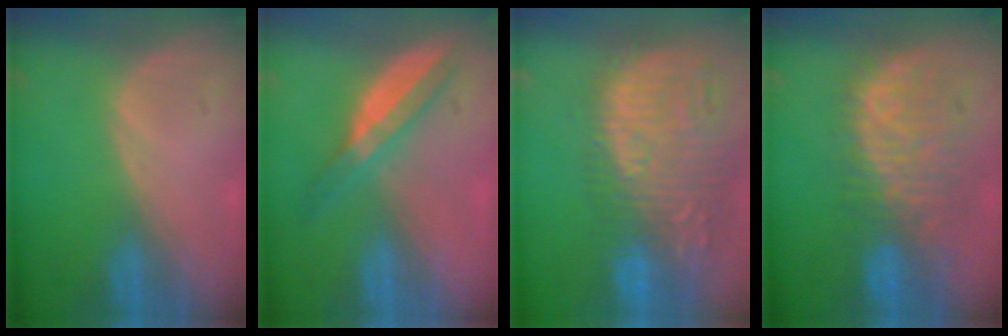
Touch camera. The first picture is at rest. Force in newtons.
{"total": 6.2, "press": 5.4, "slide": 3.1}
{"total": 15.3, "press": 13.0, "slide": 8.1}
{"total": 10.4, "press": 9.4, "slide": 4.6}